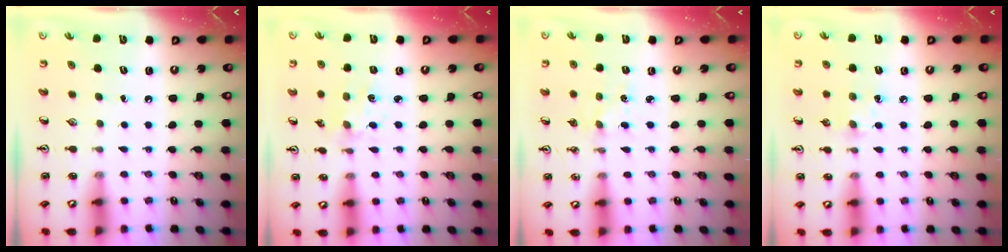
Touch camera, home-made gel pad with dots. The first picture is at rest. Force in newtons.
{"total": 1.8, "press": 1.8, "slide": 0.3}
{"total": 1.5, "press": 1.5, "slide": 0.2}
{"total": 6.9, "press": 6.8, "slide": 0.7}